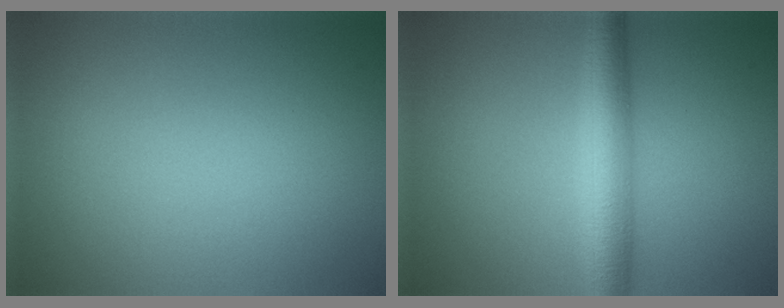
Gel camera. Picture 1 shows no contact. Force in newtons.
{"total": 4.8, "press": 4.8, "slide": 0.1}